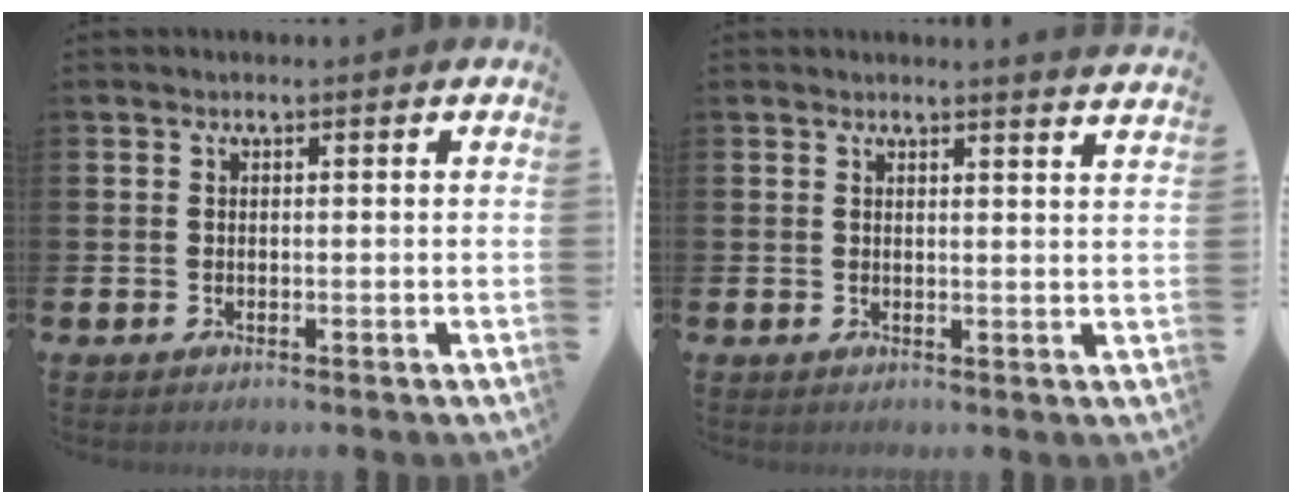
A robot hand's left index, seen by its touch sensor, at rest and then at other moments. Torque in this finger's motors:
{"motor_torque": [-0.56, -0.73, -0.05, 0.01]}